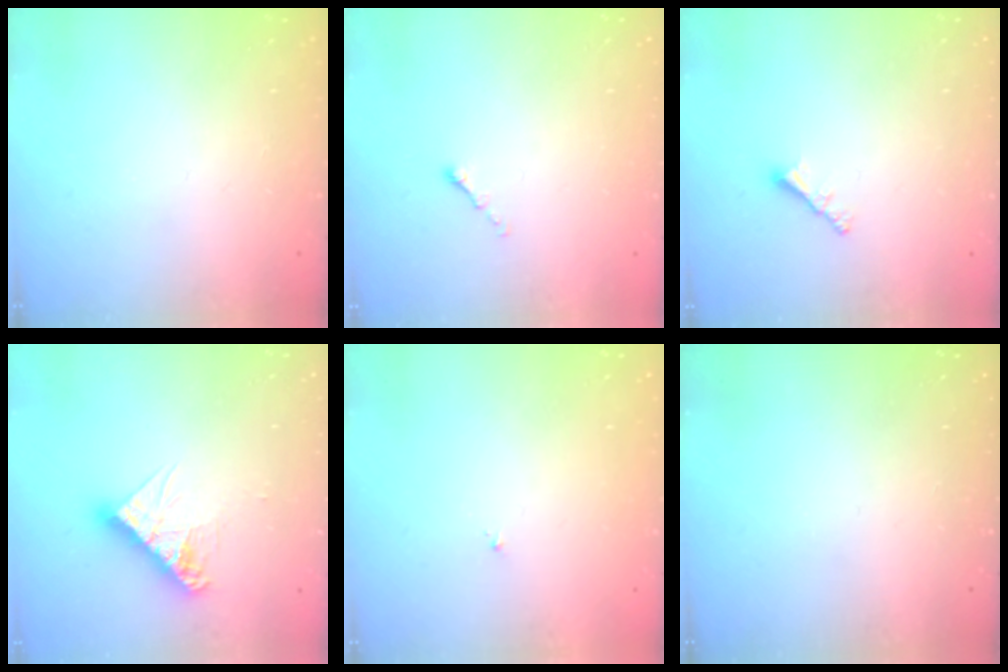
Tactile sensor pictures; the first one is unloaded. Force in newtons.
{"total": 0.0}
{"total": 2.1, "press": 2.0, "slide": 0.5}
{"total": 10.8, "press": 10.8, "slide": 1.0}
{"total": 0.8, "press": 0.7, "slide": 0.3}
{"total": 0.0}